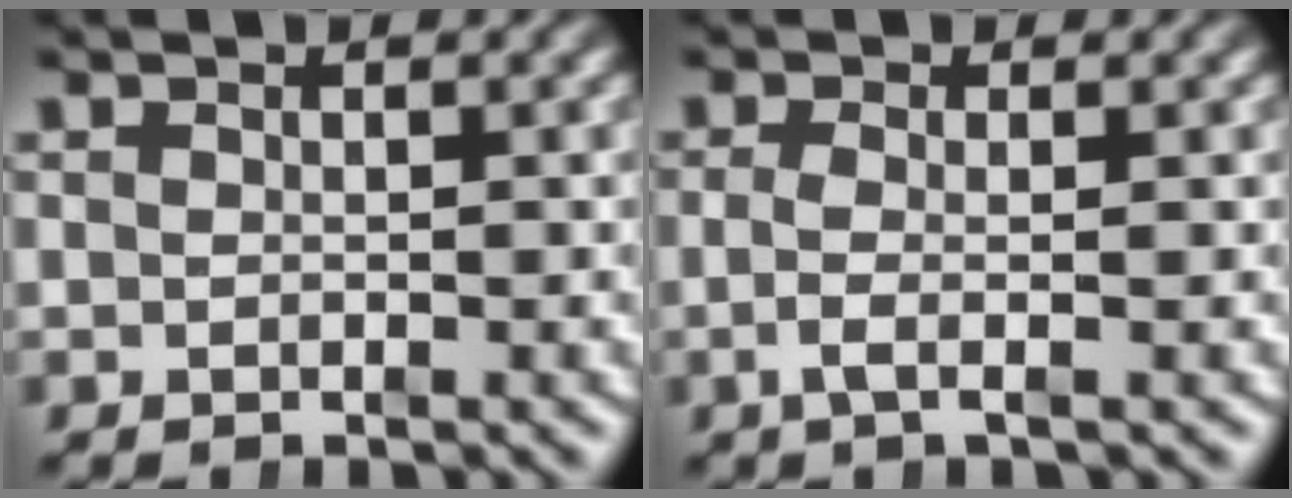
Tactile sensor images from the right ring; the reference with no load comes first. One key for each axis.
{"total": 1.9, "fx": -0.7, "fy": -0.2, "fz": 1.8, "tx": -0.047, "ty": -0.017, "tz": -0.008}